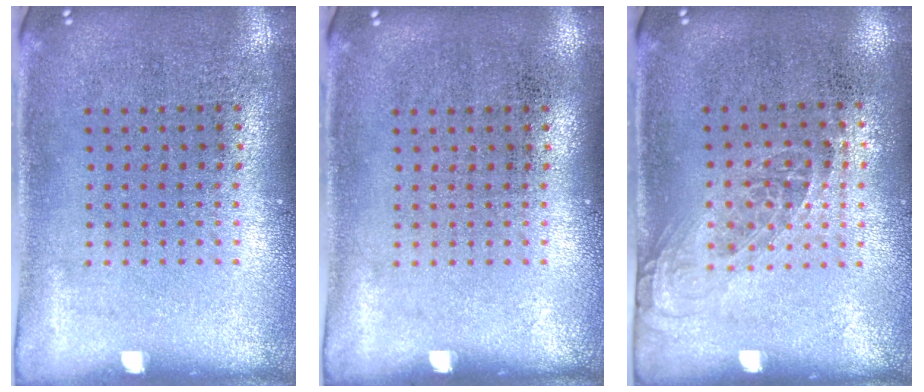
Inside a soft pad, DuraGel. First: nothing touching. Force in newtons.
{"total": 0.0}
{"total": 1.2, "press": 1.0, "slide": 0.7}